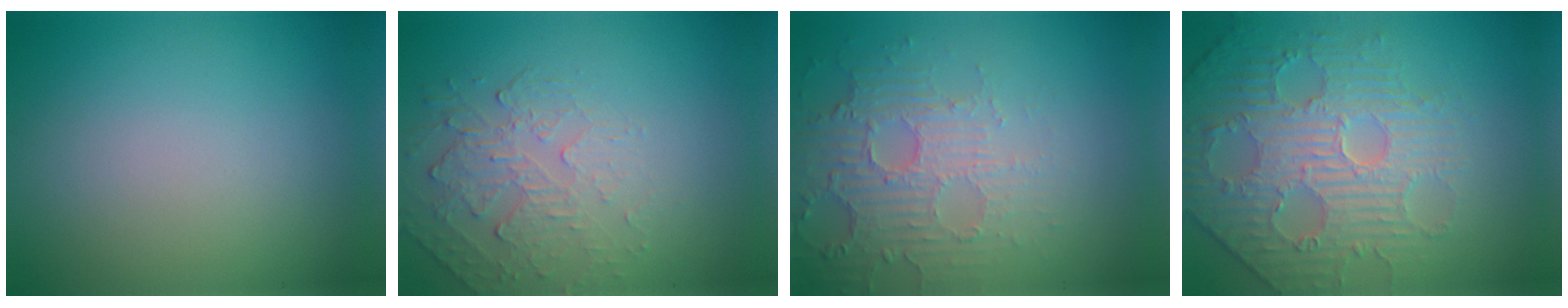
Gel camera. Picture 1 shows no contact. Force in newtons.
{"total": 2.2, "press": 1.4, "slide": 1.7}
{"total": 4.6, "press": 3.4, "slide": 3.2}
{"total": 4.7, "press": 4.7, "slide": 0.2}